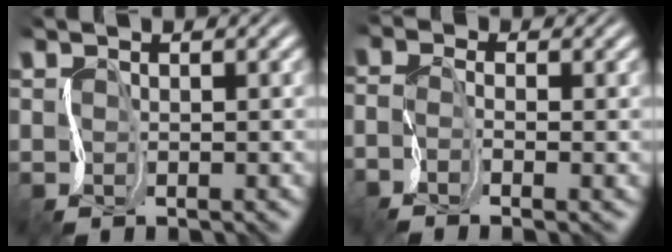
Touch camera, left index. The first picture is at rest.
{"total": 4.0, "force": [-2.7, 1.3, 2.6], "torque": [-0.068, -0.014, -0.044]}